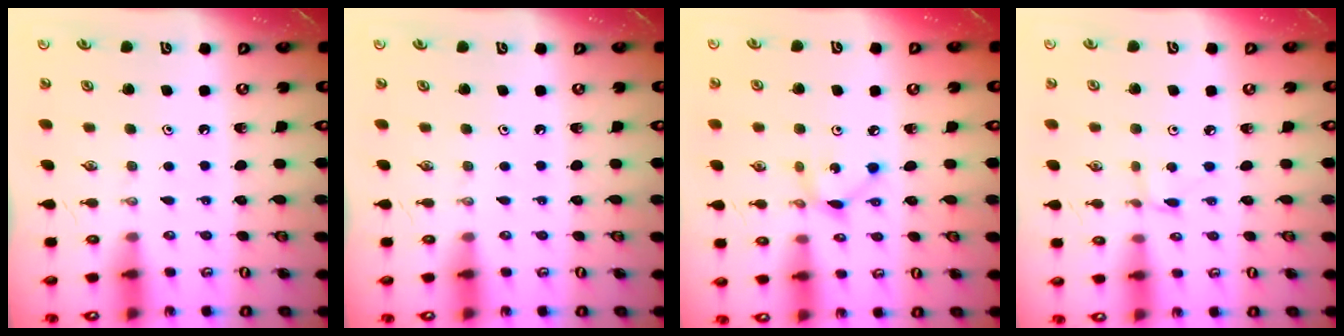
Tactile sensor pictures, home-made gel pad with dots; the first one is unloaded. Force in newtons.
{"total": 0.0}
{"total": 4.9, "press": 4.9, "slide": 0.2}
{"total": 1.9, "press": 1.9, "slide": 0.2}